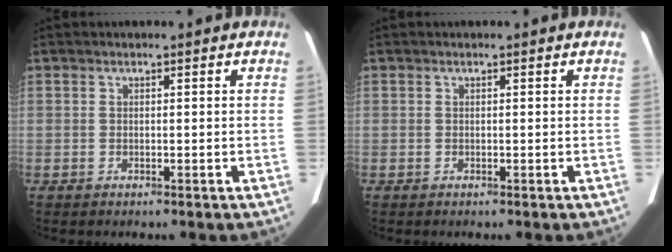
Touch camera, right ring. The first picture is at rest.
{"total": 0.0}